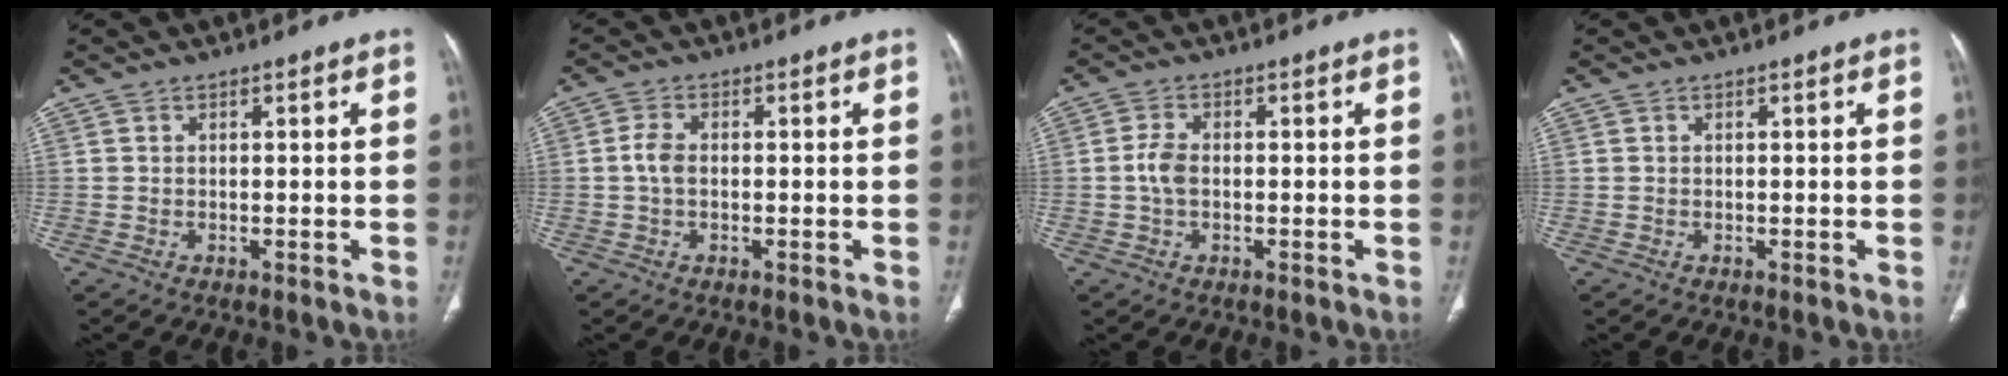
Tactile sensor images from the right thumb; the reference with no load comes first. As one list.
[{"total": 3.0, "force": [-0.2, 1.8, 2.4], "torque": [-0.053, 0.005, -0.007]}, {"total": 3.3, "force": [-0.3, 2.0, 2.6], "torque": [-0.058, 0.006, -0.011]}, {"total": 0.0}]